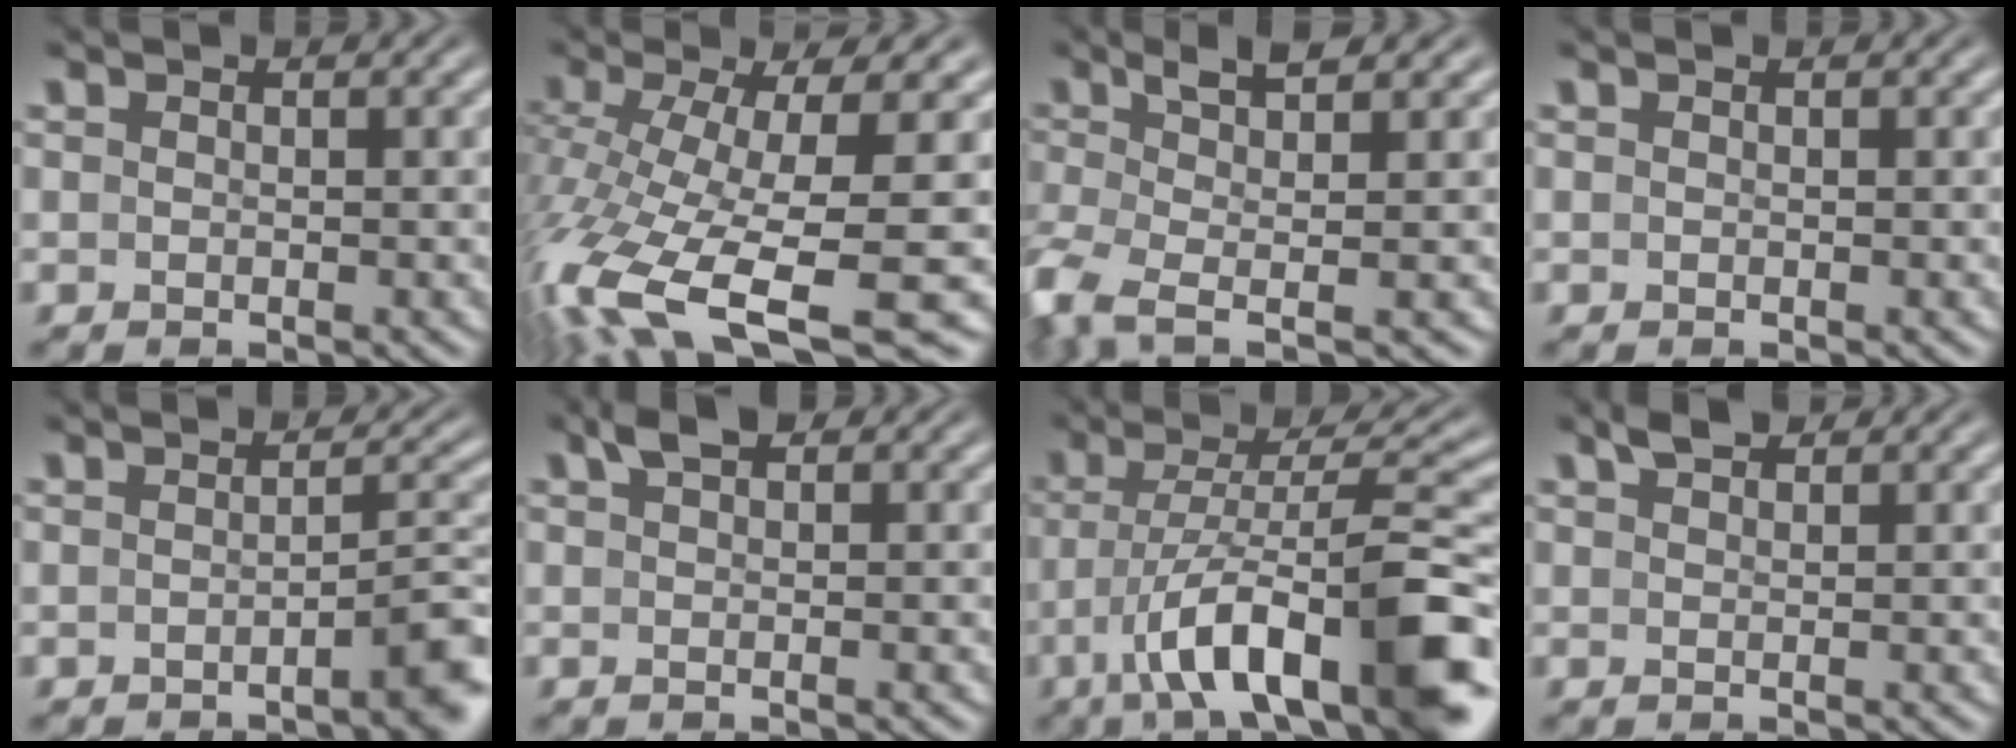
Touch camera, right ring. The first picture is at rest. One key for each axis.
{"total": 10.4, "fx": -5.1, "fy": 4.2, "fz": 8.1, "tx": -0.180, "ty": -0.062, "tz": -0.042}
{"total": 5.5, "fx": -0.3, "fy": 2.6, "fz": 4.9, "tx": -0.118, "ty": -0.027, "tz": 0.010}
{"total": 0.0}
{"total": 3.1, "fx": -1.7, "fy": 0.4, "fz": 2.5, "tx": -0.029, "ty": 0.005, "tz": -0.033}
{"total": 1.8, "fx": 1.1, "fy": -0.3, "fz": 1.4, "tx": -0.023, "ty": 0.003, "tz": 0.020}
{"total": 11.3, "fx": -4.0, "fy": 3.8, "fz": 9.9, "tx": -0.157, "ty": -0.025, "tz": -0.045}
{"total": 1.7, "fx": 1.4, "fy": -0.5, "fz": 0.6, "tx": -0.005, "ty": 0.004, "tz": 0.028}